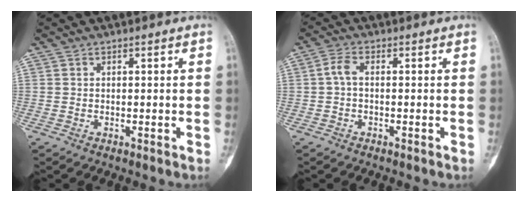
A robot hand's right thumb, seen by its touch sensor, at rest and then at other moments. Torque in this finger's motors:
{"motor_torque": [-0.36, -0.38, 0.74, 0.21, -0.02]}